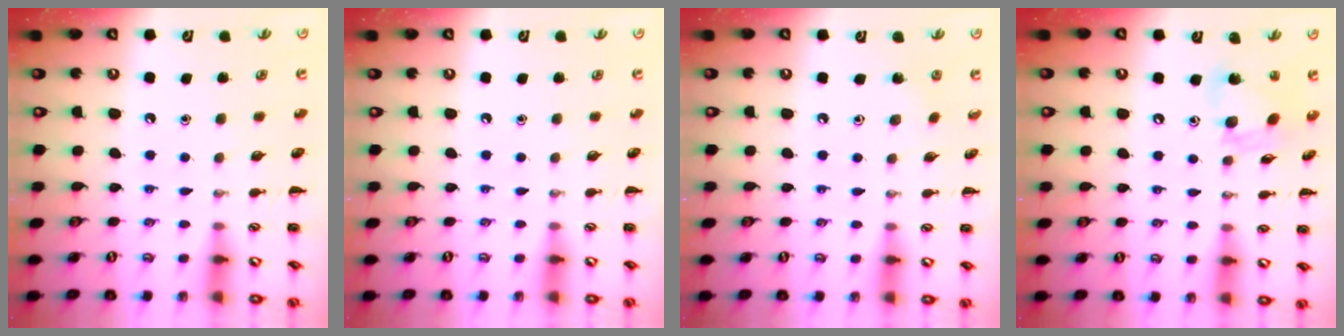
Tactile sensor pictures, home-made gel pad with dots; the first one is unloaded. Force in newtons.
{"total": 0.0}
{"total": 1.7, "press": 1.5, "slide": 0.7}
{"total": 10.7, "press": 10.6, "slide": 1.3}